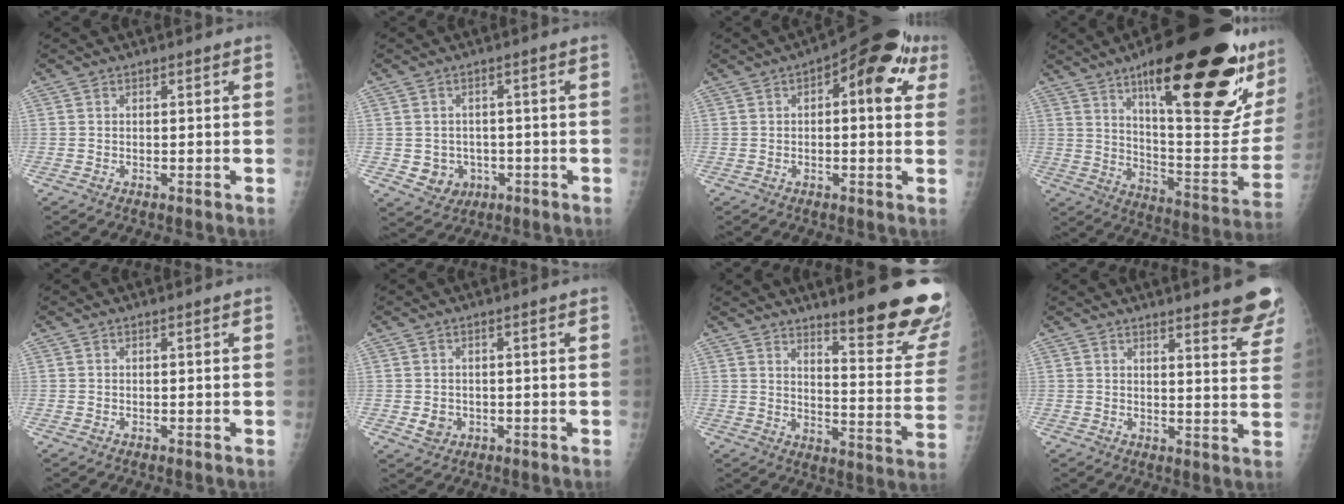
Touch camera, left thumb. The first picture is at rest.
{"total": 5.1, "force": [-1.1, 4.6, 1.8], "torque": [-0.005, 0.009, -0.005]}
{"total": 12.7, "force": [4.2, 5.1, 10.8], "torque": [-0.109, 0.018, 0.045]}
{"total": 34.4, "force": [17.0, 9.2, 28.5], "torque": [-0.317, -0.043, 0.267]}
{"total": 0.0}
{"total": 2.6, "force": [-0.4, 2.2, 1.3], "torque": [-0.014, 0.001, 0.000]}
{"total": 19.3, "force": [13.5, 3.0, 13.4], "torque": [-0.146, -0.104, 0.183]}
{"total": 9.4, "force": [7.2, 1.5, 5.9], "torque": [-0.047, -0.043, 0.078]}